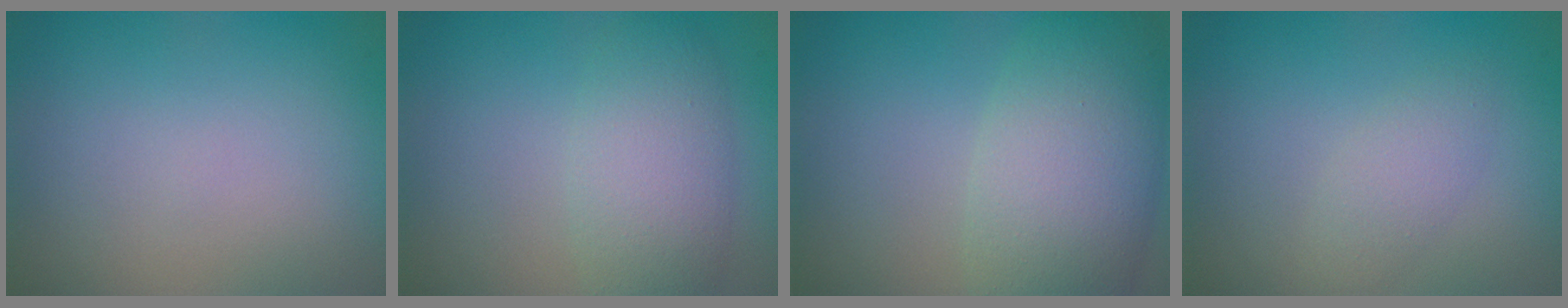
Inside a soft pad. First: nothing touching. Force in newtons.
{"total": 4.5, "press": 4.5, "slide": 0.2}
{"total": 7.4, "press": 7.4, "slide": 0.4}
{"total": 1.9, "press": 1.9, "slide": 0.1}